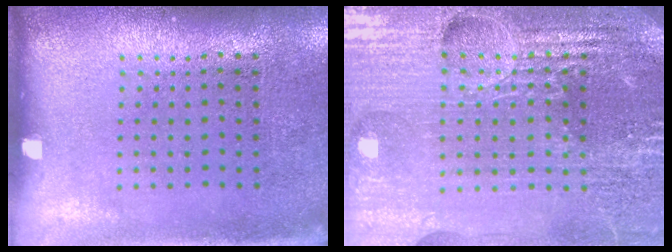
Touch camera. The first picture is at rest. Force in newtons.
{"total": 5.8, "press": 5.2, "slide": 2.6}